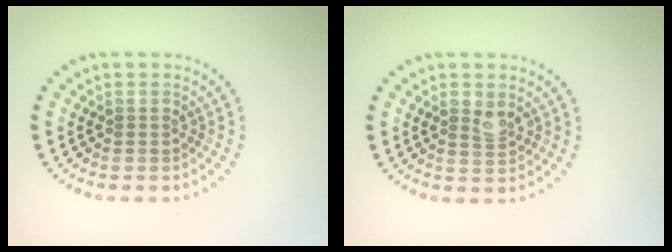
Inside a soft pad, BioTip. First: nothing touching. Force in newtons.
{"total": 1.6, "press": 1.5, "slide": 0.3}